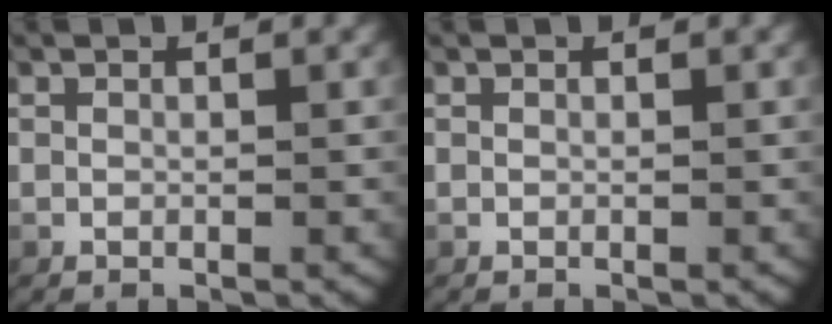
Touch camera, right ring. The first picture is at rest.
{"total": 0.0}